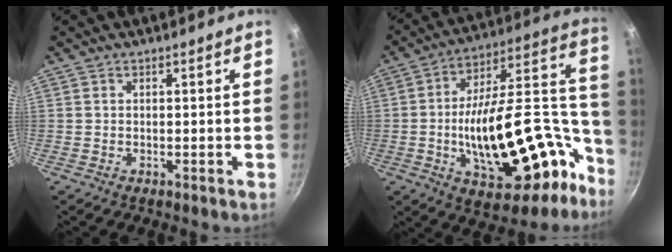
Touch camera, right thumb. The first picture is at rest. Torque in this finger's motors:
{"motor_torque": [2.83, 2.18, 1.96, -0.82, 0.54]}